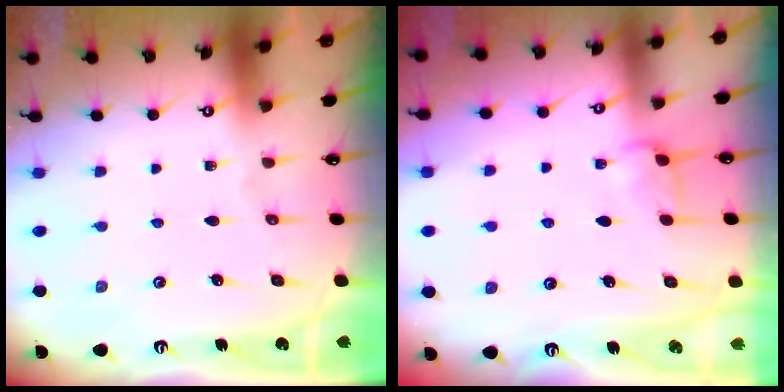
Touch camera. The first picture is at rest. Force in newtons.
{"total": 0.9, "press": 0.8, "slide": 0.4}